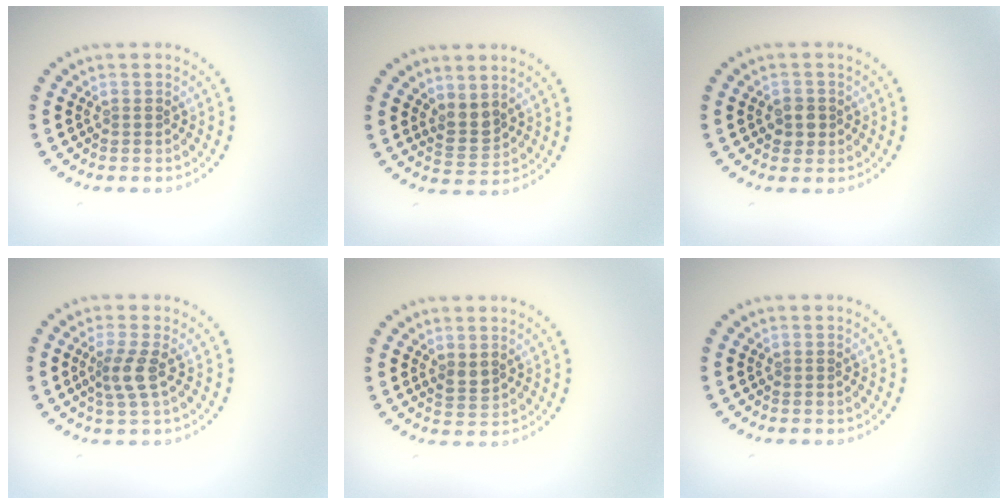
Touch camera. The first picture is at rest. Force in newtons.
{"total": 2.2, "press": 1.8, "slide": 1.2}
{"total": 1.6, "press": 1.6, "slide": 0.5}
{"total": 2.5, "press": 1.9, "slide": 1.6}
{"total": 1.2, "press": 1.1, "slide": 0.5}
{"total": 0.0}